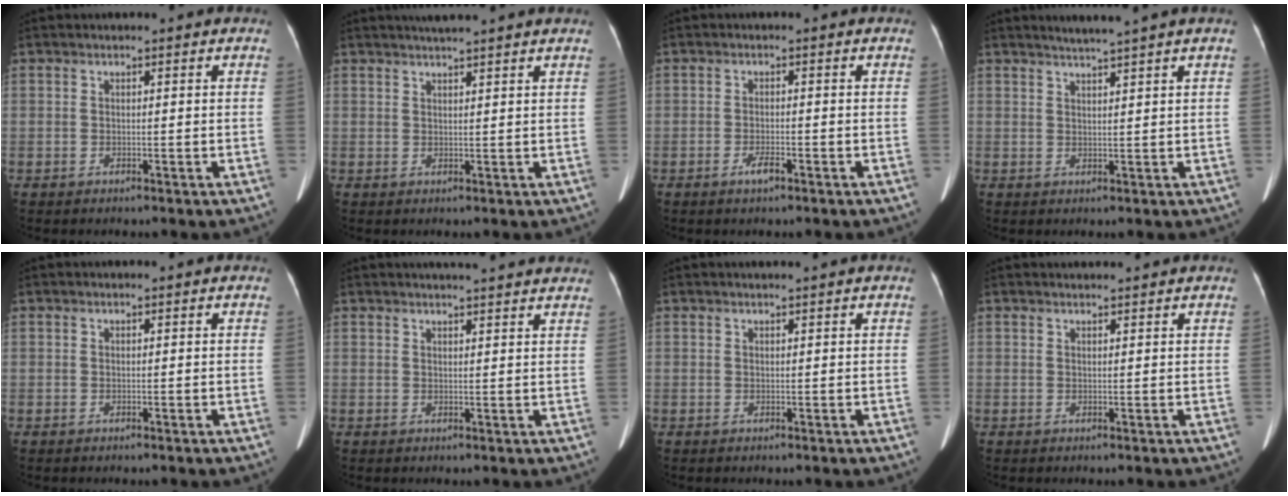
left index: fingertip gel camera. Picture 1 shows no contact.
{"total": 5.3, "force": [4.6, -0.7, 2.5], "torque": [-0.036, 0.024, 0.063]}
{"total": 2.0, "force": [-1.4, 0.4, 1.3], "torque": [-0.030, -0.005, -0.026]}
{"total": 2.8, "force": [2.3, -1.0, 1.2], "torque": [-0.015, 0.002, 0.041]}
{"total": 0.0}
{"total": 9.8, "force": [8.9, 0.7, 4.1], "torque": [-0.051, 0.020, 0.092]}
{"total": 0.6, "force": [0.5, -0.1, 0.3], "torque": [-0.005, 0.010, 0.011]}
{"total": 1.9, "force": [1.9, 0.2, 0.3], "torque": [-0.010, 0.020, 0.027]}